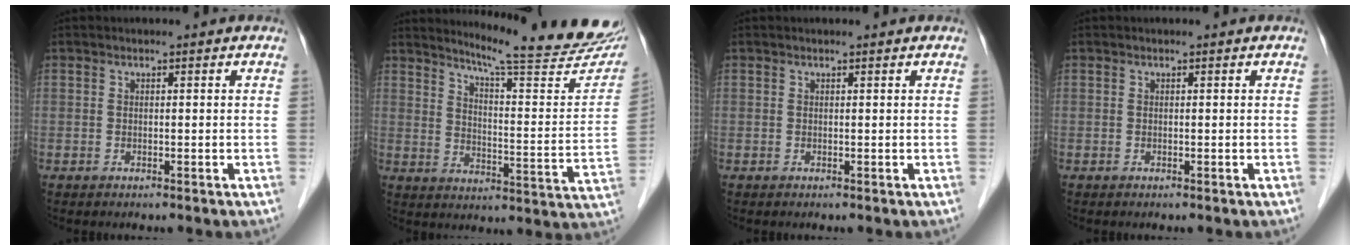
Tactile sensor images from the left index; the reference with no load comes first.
{"total": 22.3, "force": [20.1, 0.8, 9.6], "torque": [-0.135, -0.086, 0.251]}
{"total": 0.6, "force": [0.6, -0.1, 0.2], "torque": [-0.008, 0.001, 0.009]}
{"total": 0.0}